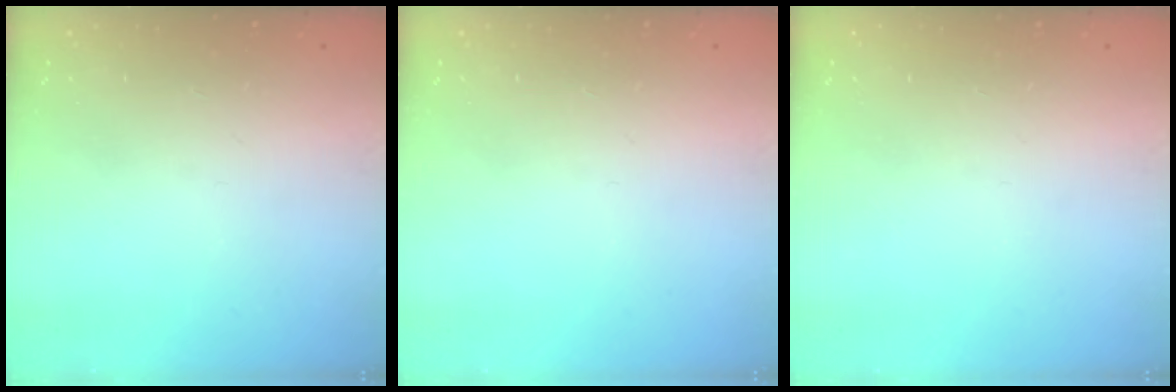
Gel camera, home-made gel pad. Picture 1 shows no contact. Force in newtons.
{"total": 0.0}
{"total": 0.0}